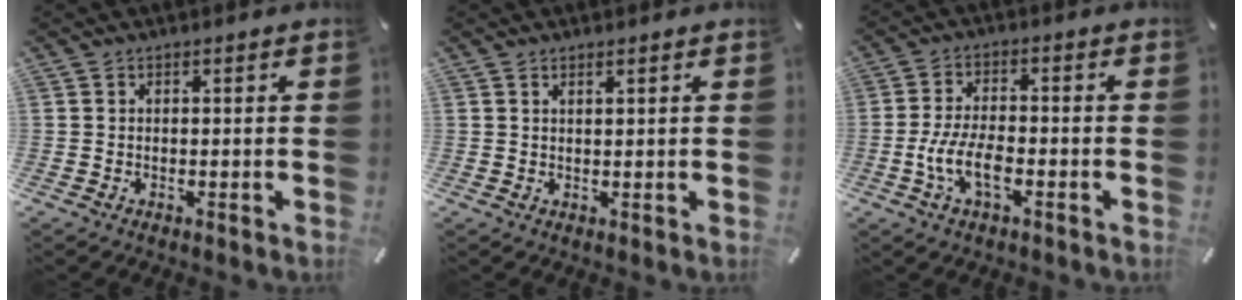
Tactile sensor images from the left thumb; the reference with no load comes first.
{"total": 1.0, "force": [0.8, -0.1, 0.6], "torque": [-0.013, -0.003, 0.014]}
{"total": 7.7, "force": [-2.7, 3.3, 6.4], "torque": [-0.136, 0.000, -0.048]}